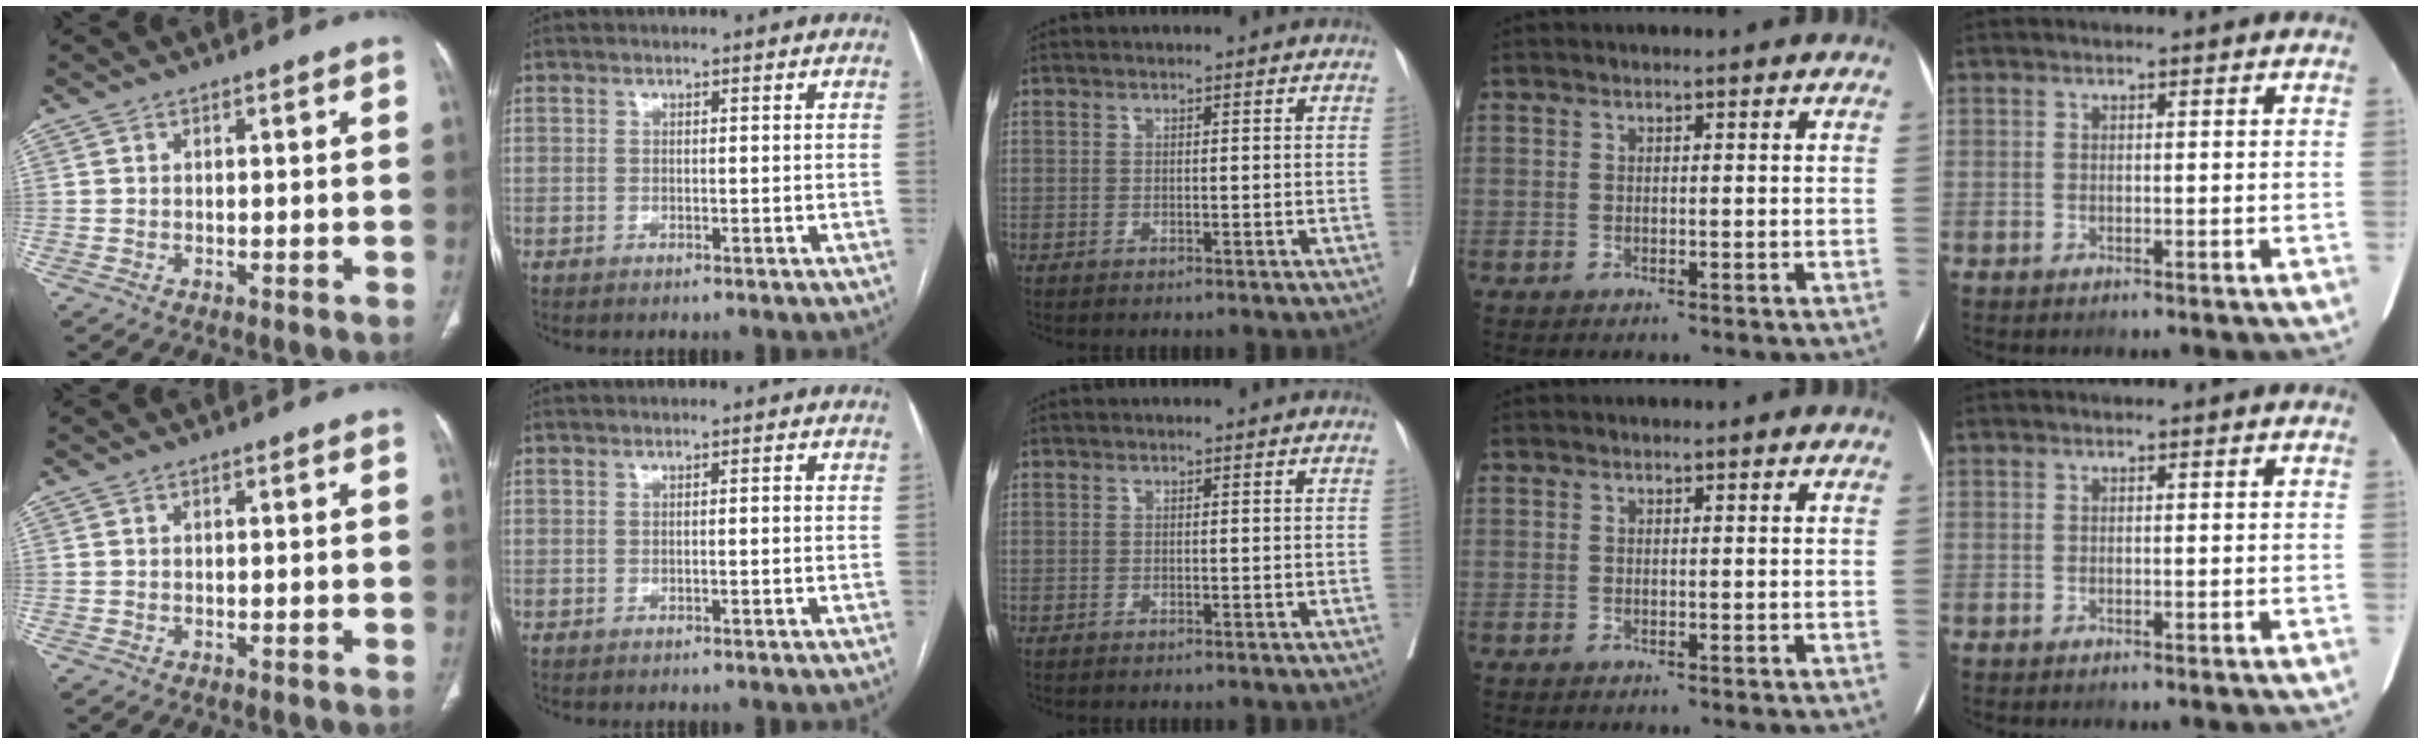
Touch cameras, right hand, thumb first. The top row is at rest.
{"index": {"total": 0.6, "force": [-0.1, 0.1, 0.6], "torque": [-0.008, 0.001, -0.001]}}